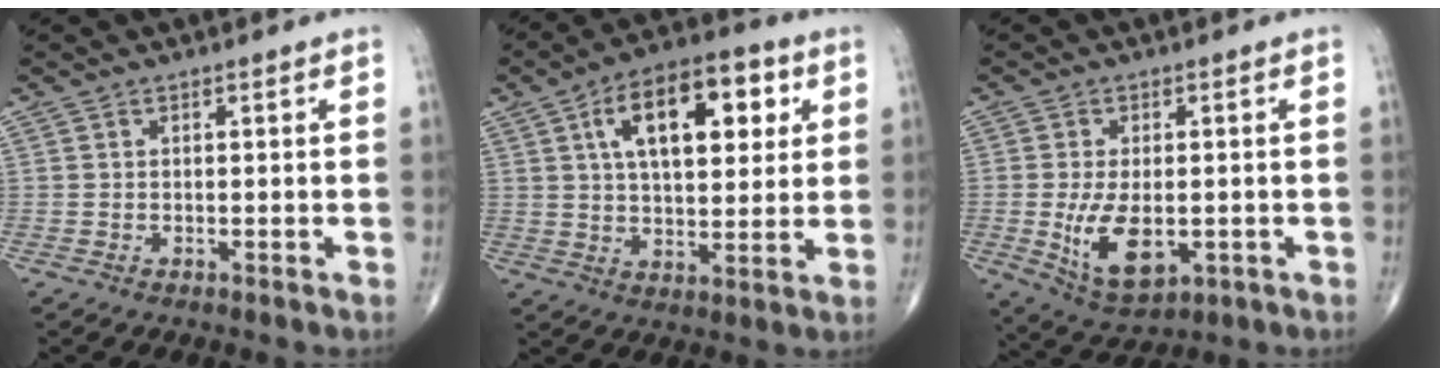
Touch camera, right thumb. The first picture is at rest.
{"total": 17.1, "force": [5.8, 8.5, 13.7], "torque": [-0.184, 0.002, 0.088]}
{"total": 10.2, "force": [-1.8, 5.5, 8.4], "torque": [-0.146, -0.014, -0.016]}